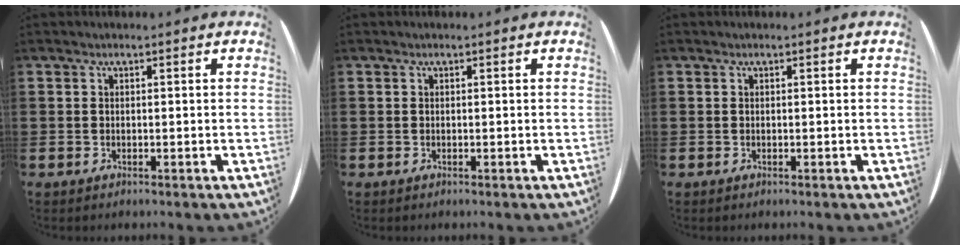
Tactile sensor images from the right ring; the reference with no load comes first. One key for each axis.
{"total": 0.0}
{"total": 0.0}